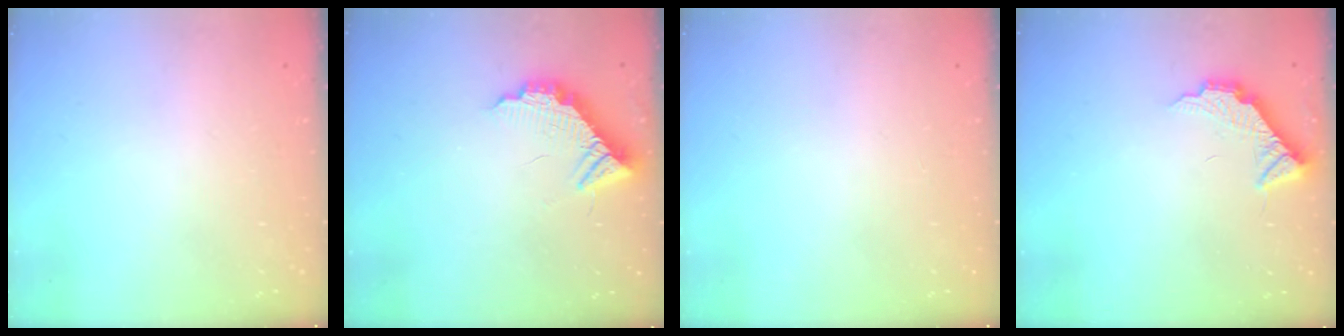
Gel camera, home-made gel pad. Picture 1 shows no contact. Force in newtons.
{"total": 11.6, "press": 11.6, "slide": 0.8}
{"total": 0.0}
{"total": 10.3, "press": 10.3, "slide": 0.2}